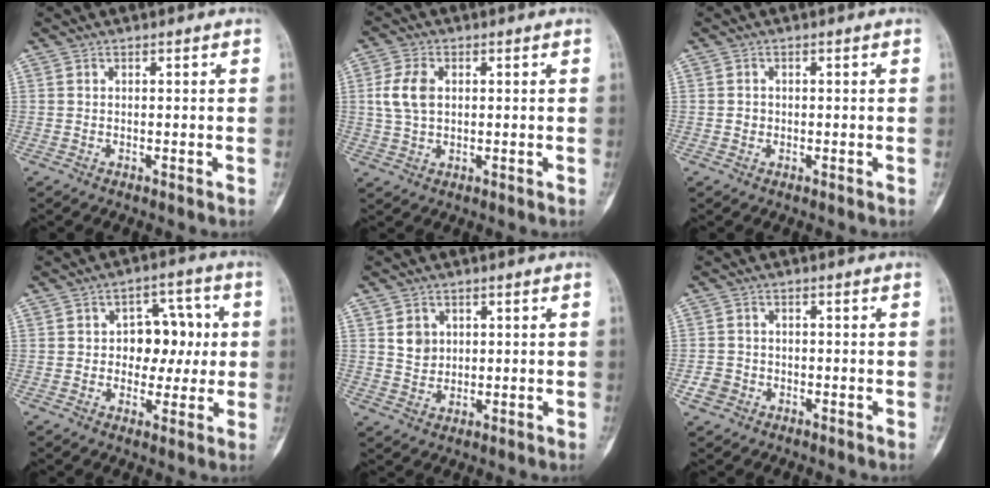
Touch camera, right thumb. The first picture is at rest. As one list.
[{"total": 6.3, "force": [1.1, 4.1, 4.6], "torque": [-0.097, 0.004, 0.023]}, {"total": 1.1, "force": [-0.2, 1.0, 0.3], "torque": [-0.002, 0.004, -0.002]}, {"total": 9.5, "force": [0.6, 6.7, 6.7], "torque": [-0.038, 0.020, 0.006]}, {"total": 3.9, "force": [1.3, 3.4, 1.5], "torque": [-0.006, -0.008, 0.026]}, {"total": 2.9, "force": [-1.3, 2.4, 0.7], "torque": [-0.005, 0.012, -0.027]}]